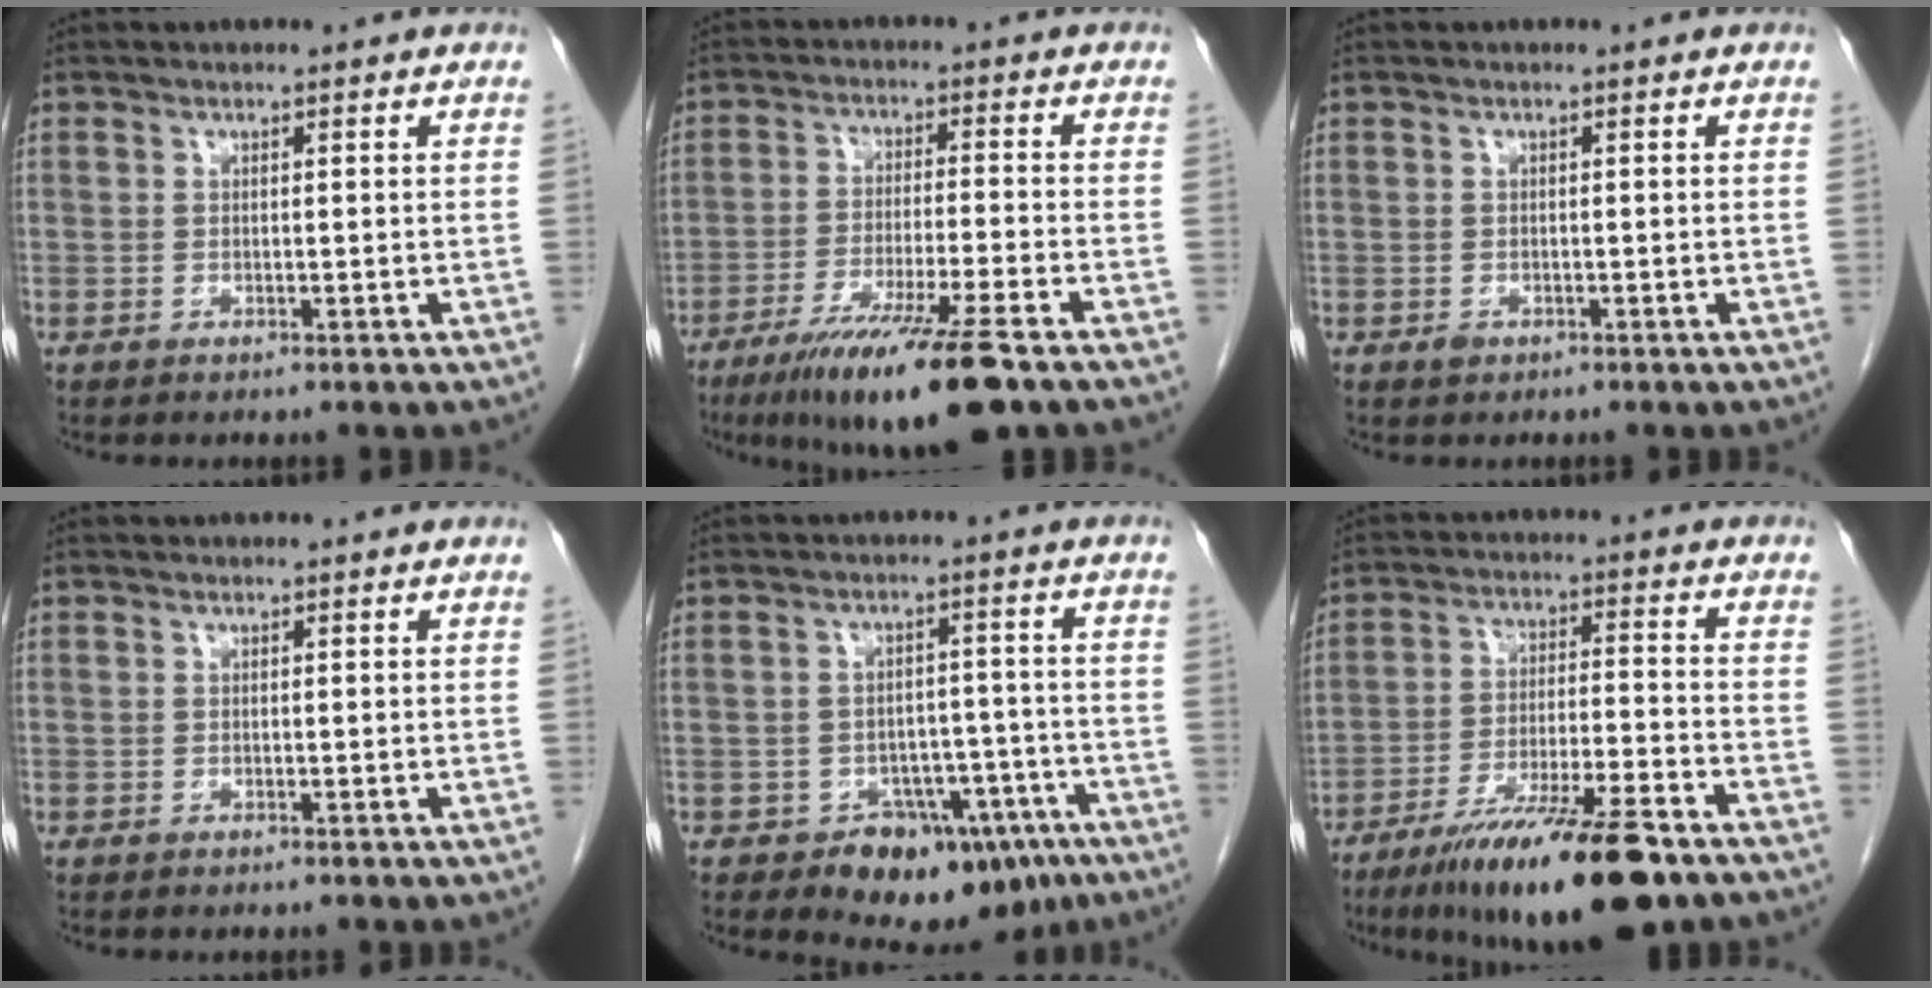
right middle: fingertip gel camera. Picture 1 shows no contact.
{"total": 13.7, "force": [-9.2, 0.2, 10.2], "torque": [-0.170, -0.040, -0.153]}
{"total": 0.8, "force": [-0.5, 0.6, 0.3], "torque": [-0.004, 0.001, -0.005]}
{"total": 0.0}
{"total": 10.2, "force": [-6.5, 6.3, 4.7], "torque": [-0.031, 0.029, -0.084]}
{"total": 16.4, "force": [-11.4, 1.8, 11.6], "torque": [-0.180, -0.027, -0.193]}